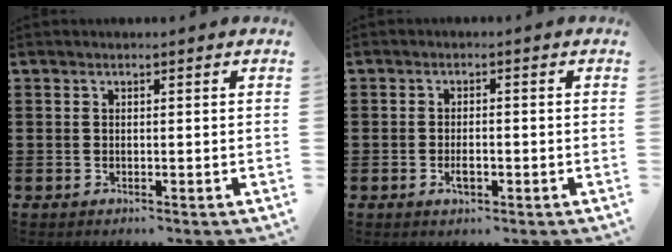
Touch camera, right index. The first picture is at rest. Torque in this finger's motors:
{"motor_torque": [1.25, 0.89, 0.04, 0.02]}